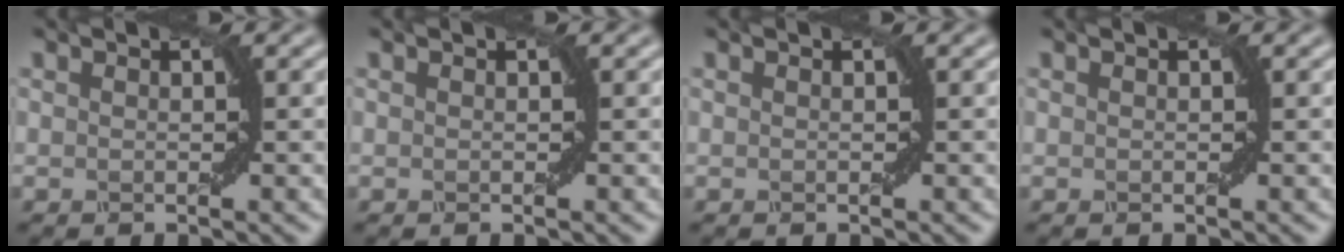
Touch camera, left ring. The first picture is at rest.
{"total": 0.0}
{"total": 0.0}
{"total": 0.0}